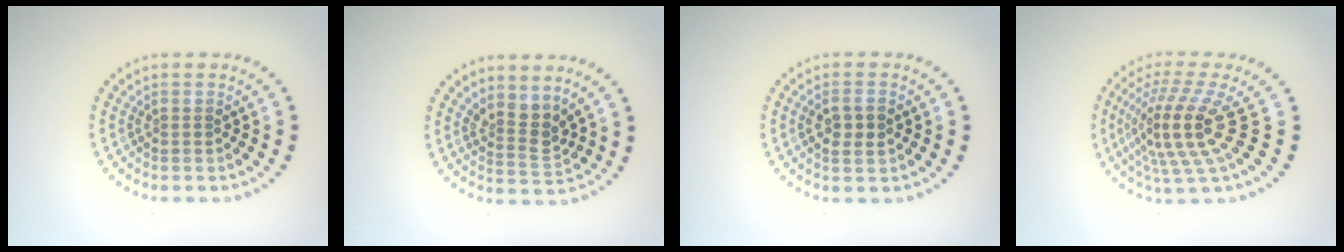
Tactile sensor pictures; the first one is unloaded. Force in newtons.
{"total": 2.6, "press": 2.0, "slide": 1.7}
{"total": 2.3, "press": 2.3, "slide": 0.4}
{"total": 5.3, "press": 3.9, "slide": 3.6}